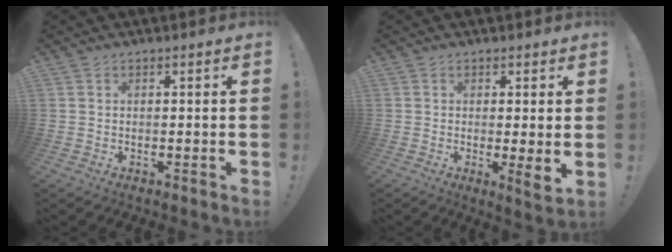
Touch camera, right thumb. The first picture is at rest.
{"total": 4.3, "force": [0.1, 0.1, 4.3], "torque": [-0.046, -0.019, 0.003]}